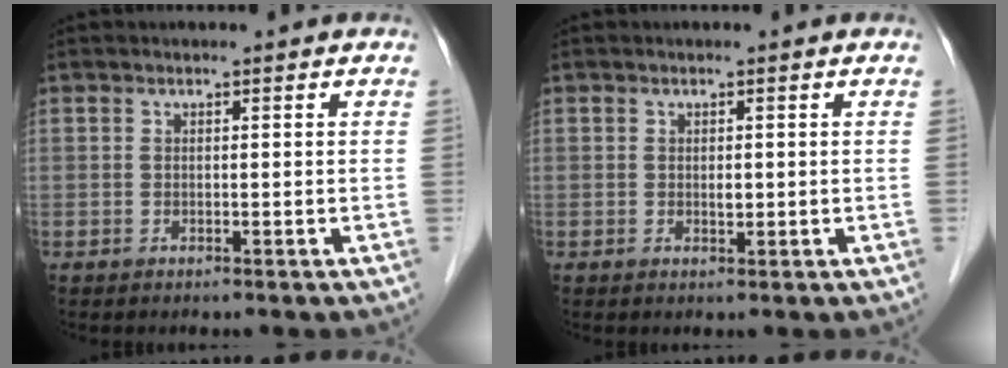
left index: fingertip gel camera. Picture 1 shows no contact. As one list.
[{"total": 0.9, "force": [0.0, 0.5, 0.7], "torque": [-0.007, -0.006, 0.002]}]